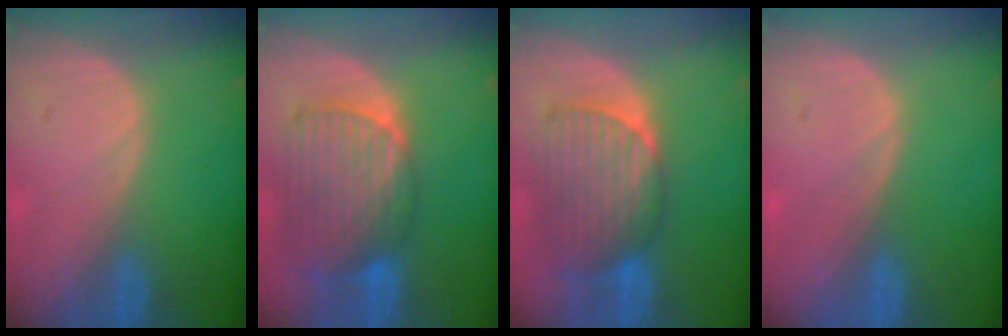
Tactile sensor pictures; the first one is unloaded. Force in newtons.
{"total": 10.5, "press": 8.9, "slide": 5.5}
{"total": 8.9, "press": 8.3, "slide": 3.1}
{"total": 0.0}